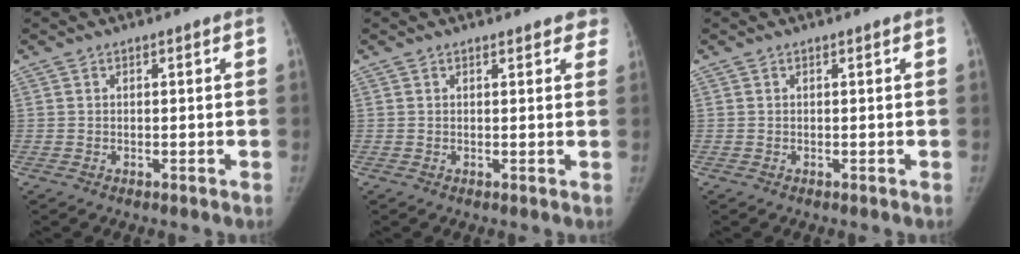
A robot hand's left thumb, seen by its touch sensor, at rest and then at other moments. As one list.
[{"total": 3.7, "force": [3.1, 1.5, 1.2], "torque": [0.020, -0.006, 0.022]}, {"total": 0.0}]